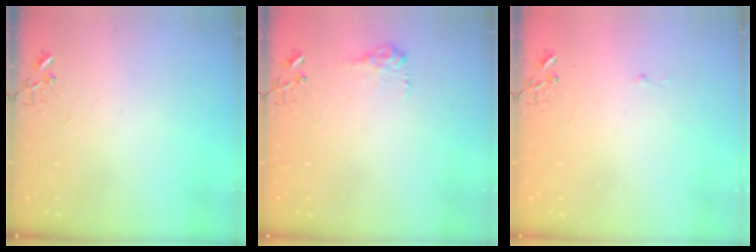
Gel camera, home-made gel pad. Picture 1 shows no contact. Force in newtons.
{"total": 8.9, "press": 8.9, "slide": 0.3}
{"total": 1.8, "press": 1.8, "slide": 0.2}